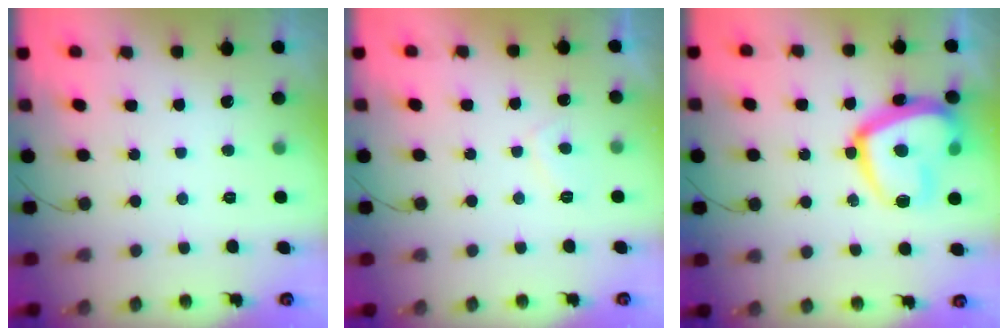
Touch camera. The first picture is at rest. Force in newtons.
{"total": 2.2, "press": 2.1, "slide": 0.8}
{"total": 20.4, "press": 20.4, "slide": 1.9}